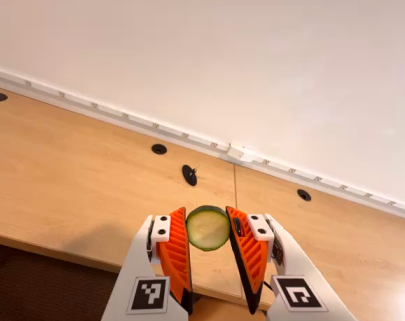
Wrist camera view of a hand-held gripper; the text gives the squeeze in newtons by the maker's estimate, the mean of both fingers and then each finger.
{"total": 10.4, "left": 10.4, "right": 10.5}